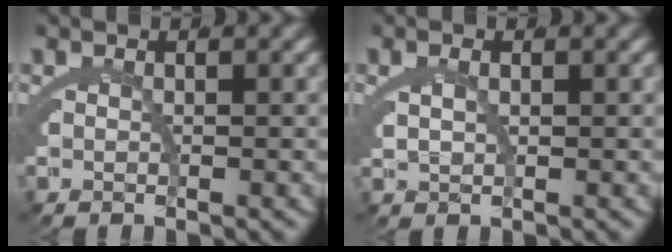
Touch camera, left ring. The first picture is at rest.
{"total": 1.3, "force": [0.6, 0.4, 1.0], "torque": [-0.025, 0.002, 0.016]}